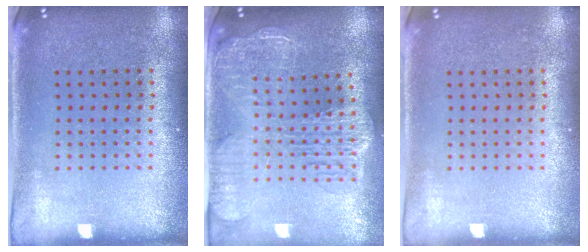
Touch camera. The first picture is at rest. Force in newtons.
{"total": 2.9, "press": 2.4, "slide": 1.7}
{"total": 0.0}